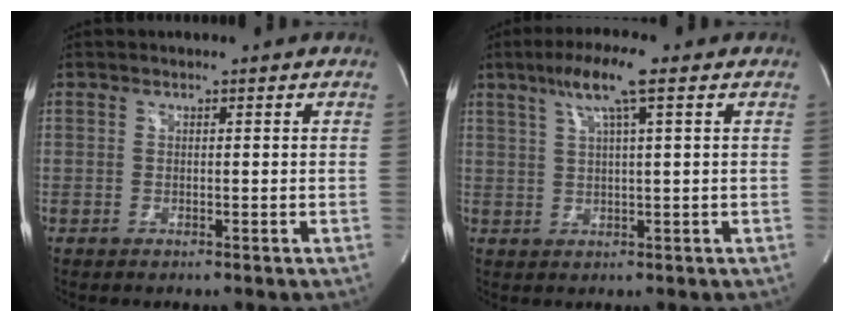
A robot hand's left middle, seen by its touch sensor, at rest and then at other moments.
{"total": 6.8, "force": [3.5, -0.1, 5.8], "torque": [-0.111, 0.014, 0.064]}